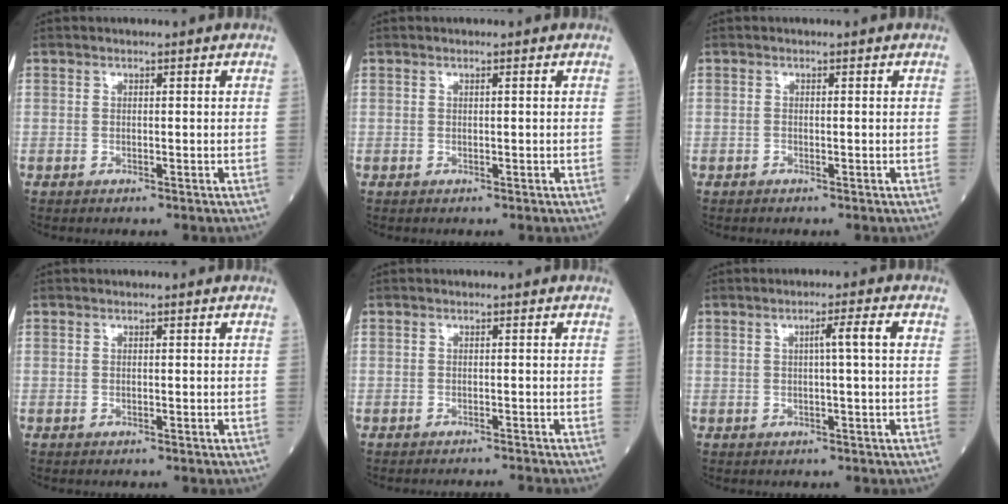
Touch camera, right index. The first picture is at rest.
{"total": 0.0}
{"total": 0.0}
{"total": 0.0}
{"total": 3.3, "force": [-3.1, -1.1, 0.2], "torque": [0.002, -0.008, -0.041]}
{"total": 3.4, "force": [0.6, -0.5, 3.3], "torque": [-0.052, 0.008, 0.009]}